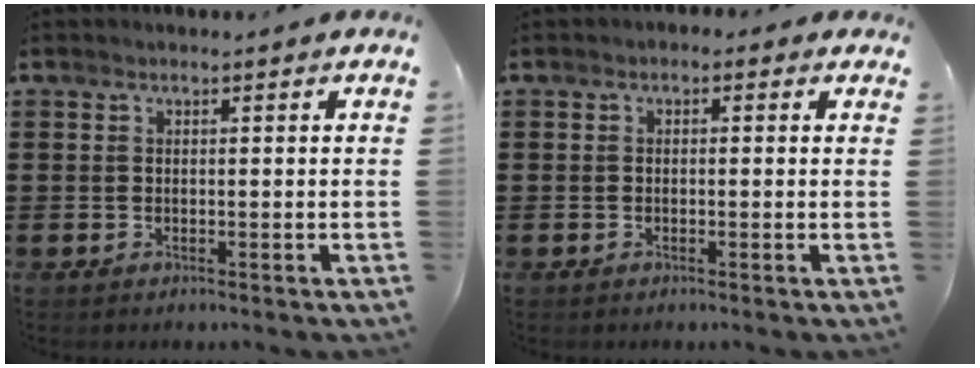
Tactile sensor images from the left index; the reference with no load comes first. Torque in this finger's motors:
{"motor_torque": [1.29, -0.85, -0.09, -0.05]}